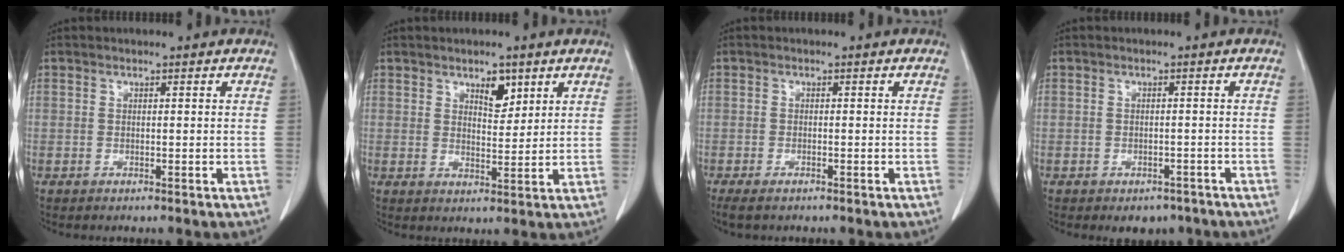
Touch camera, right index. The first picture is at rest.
{"total": 4.3, "force": [2.4, 2.3, 2.8], "torque": [-0.038, 0.000, 0.039]}
{"total": 3.1, "force": [-2.4, 0.9, 1.7], "torque": [-0.029, -0.007, -0.034]}
{"total": 3.6, "force": [-2.6, 2.3, 0.8], "torque": [0.000, 0.007, -0.029]}